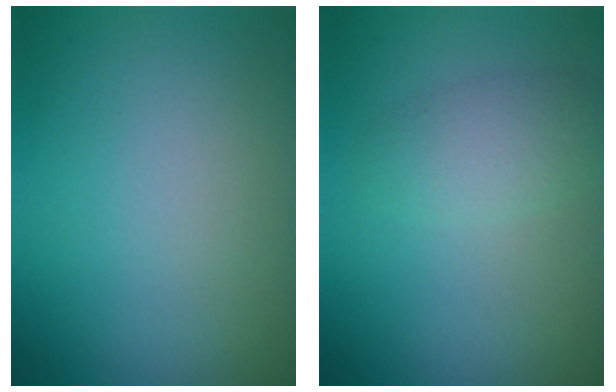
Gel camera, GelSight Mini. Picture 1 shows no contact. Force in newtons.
{"total": 2.4, "press": 2.4, "slide": 0.1}